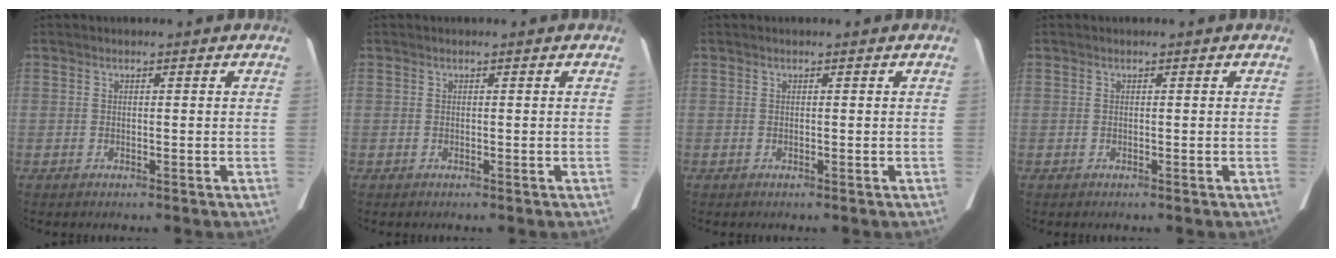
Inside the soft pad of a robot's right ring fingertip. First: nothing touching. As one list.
[{"total": 0.0}, {"total": 0.0}, {"total": 0.0}]